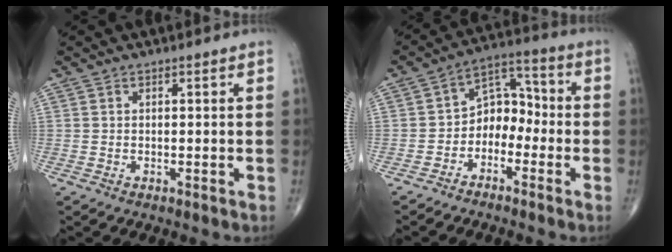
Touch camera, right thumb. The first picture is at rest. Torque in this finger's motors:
{"motor_torque": [-0.12, -0.05, 0.46, -0.12, 0.04]}